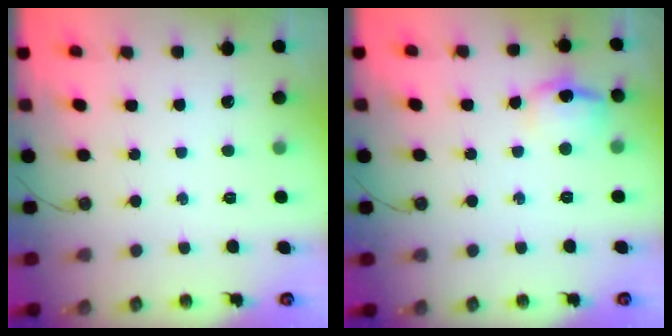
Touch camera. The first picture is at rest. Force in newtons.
{"total": 11.3, "press": 11.3, "slide": 0.9}